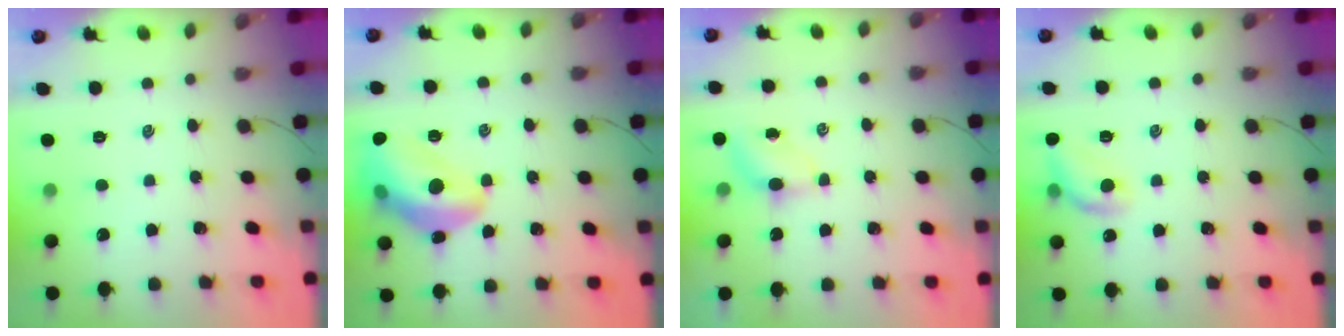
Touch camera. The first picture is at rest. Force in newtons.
{"total": 16.4, "press": 16.3, "slide": 1.8}
{"total": 4.0, "press": 3.9, "slide": 1.2}
{"total": 10.1, "press": 9.9, "slide": 2.0}